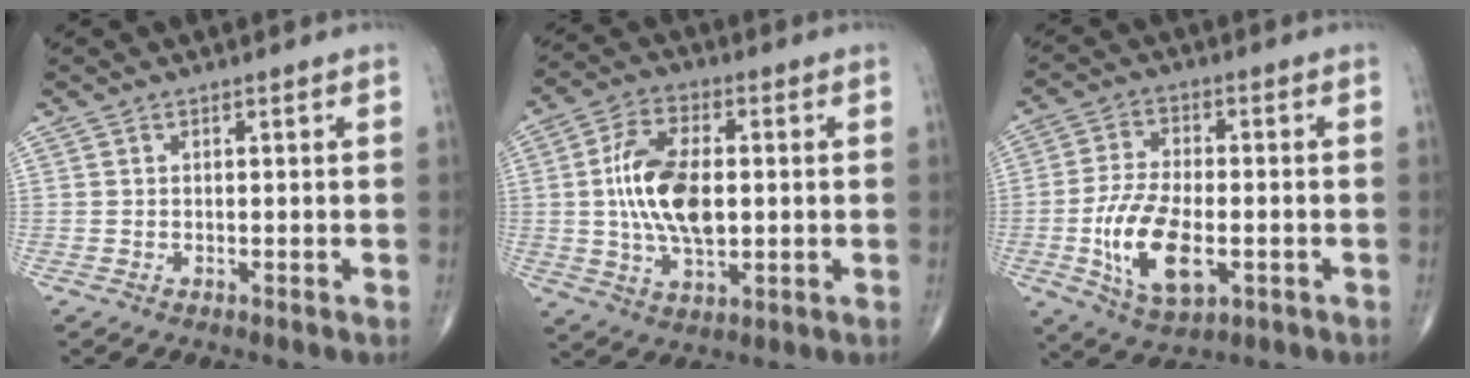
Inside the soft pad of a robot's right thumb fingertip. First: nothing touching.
{"total": 13.9, "force": [0.5, 7.3, 11.8], "torque": [-0.218, 0.006, 0.008]}
{"total": 13.1, "force": [-3.2, 6.5, 10.9], "torque": [-0.205, 0.004, -0.051]}